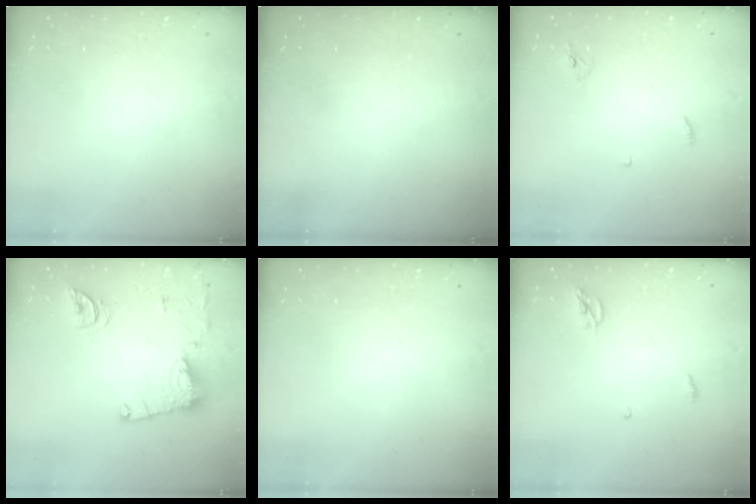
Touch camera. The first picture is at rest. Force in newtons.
{"total": 0.0}
{"total": 2.9, "press": 2.9, "slide": 0.2}
{"total": 14.2, "press": 14.2, "slide": 1.4}
{"total": 0.0}
{"total": 3.9, "press": 3.8, "slide": 0.3}